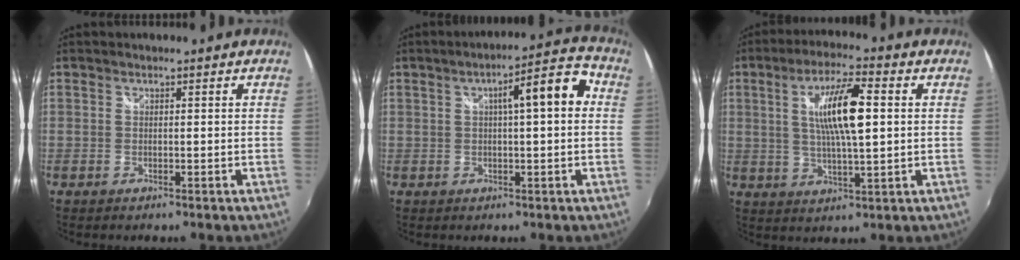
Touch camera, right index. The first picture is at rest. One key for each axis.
{"total": 8.6, "fx": 1.4, "fy": 1.6, "fz": 8.3, "tx": -0.114, "ty": 0.030, "tz": 0.028}
{"total": 11.4, "fx": 2.1, "fy": 2.3, "fz": 11.0, "tx": -0.203, "ty": 0.006, "tz": 0.039}